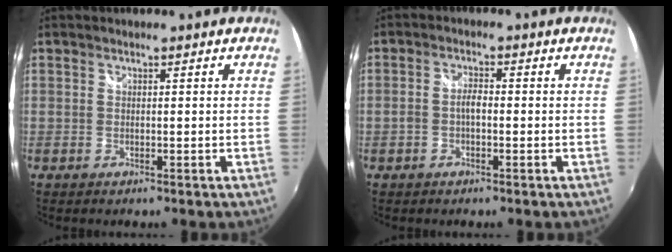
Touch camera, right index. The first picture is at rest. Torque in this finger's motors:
{"motor_torque": [0.06, 0.02, 0.09, 0.05]}